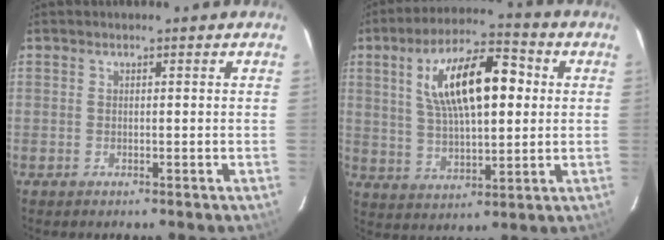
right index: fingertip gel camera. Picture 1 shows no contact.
{"total": 16.2, "force": [3.9, 6.4, 14.4], "torque": [-0.250, 0.026, 0.071]}